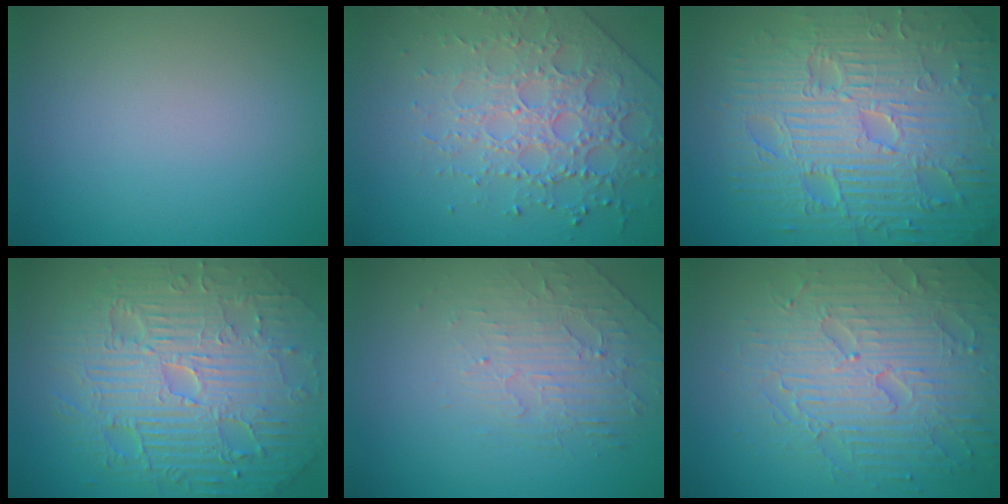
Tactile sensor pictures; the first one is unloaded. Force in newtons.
{"total": 4.8, "press": 4.5, "slide": 1.6}
{"total": 12.4, "press": 8.0, "slide": 9.5}
{"total": 11.4, "press": 7.4, "slide": 8.8}
{"total": 2.2, "press": 1.5, "slide": 1.7}
{"total": 7.5, "press": 5.9, "slide": 4.6}